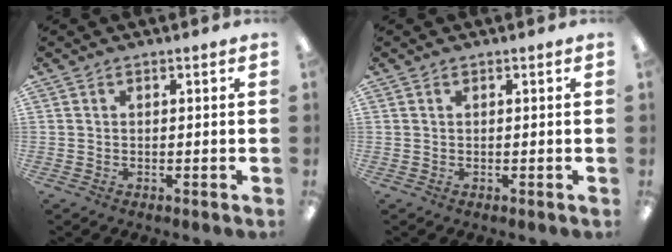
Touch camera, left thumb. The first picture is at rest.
{"total": 0.0}